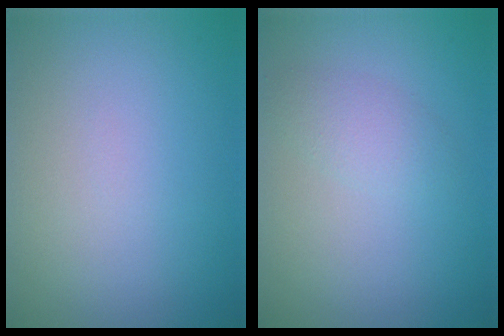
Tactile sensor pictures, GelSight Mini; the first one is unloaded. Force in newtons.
{"total": 1.7, "press": 1.7, "slide": 0.0}